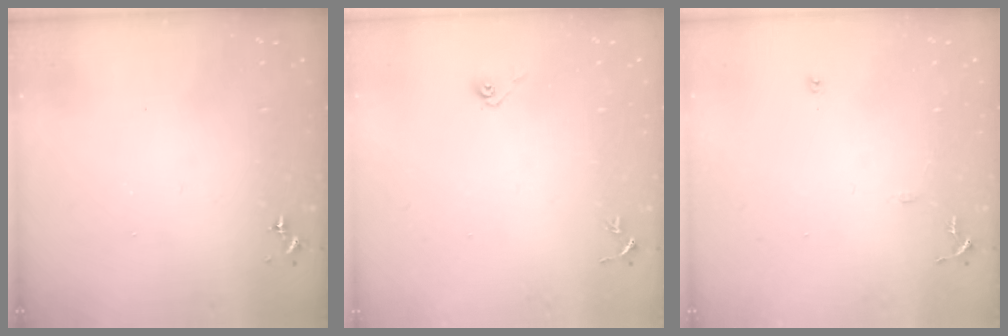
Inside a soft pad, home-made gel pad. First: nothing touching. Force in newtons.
{"total": 3.9, "press": 3.3, "slide": 2.1}
{"total": 8.0, "press": 8.0, "slide": 0.8}